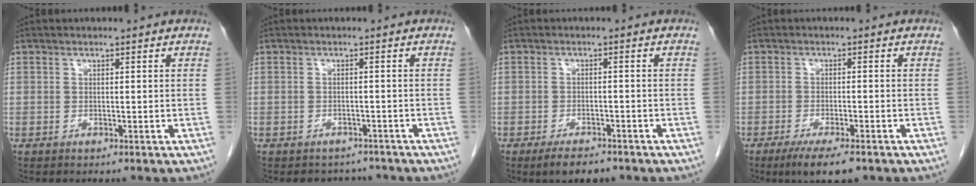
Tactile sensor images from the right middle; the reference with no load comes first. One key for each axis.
{"total": 3.4, "fx": -3.0, "fy": 1.5, "fz": -0.1, "tx": -0.004, "ty": 0.005, "tz": -0.041}
{"total": 4.4, "fx": -3.3, "fy": 1.5, "fz": 2.4, "tx": -0.045, "ty": -0.006, "tz": -0.047}
{"total": 6.6, "fx": -4.5, "fy": 1.2, "fz": 4.7, "tx": -0.077, "ty": -0.016, "tz": -0.068}